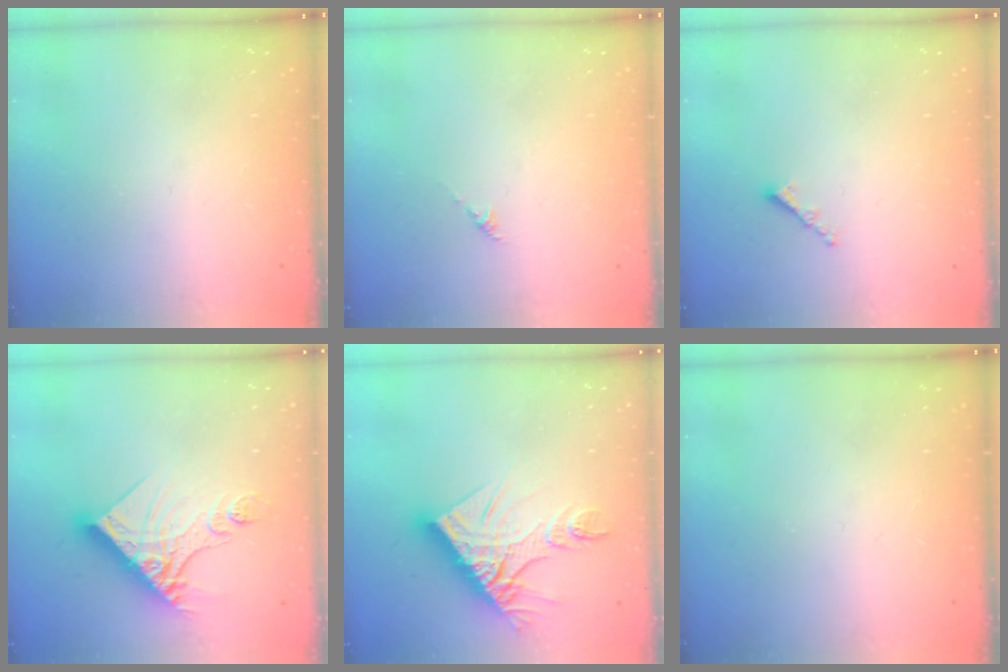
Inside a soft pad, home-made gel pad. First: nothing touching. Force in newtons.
{"total": 0.0}
{"total": 1.2, "press": 1.1, "slide": 0.5}
{"total": 15.5, "press": 15.4, "slide": 1.4}
{"total": 17.1, "press": 17.0, "slide": 1.8}
{"total": 0.0}